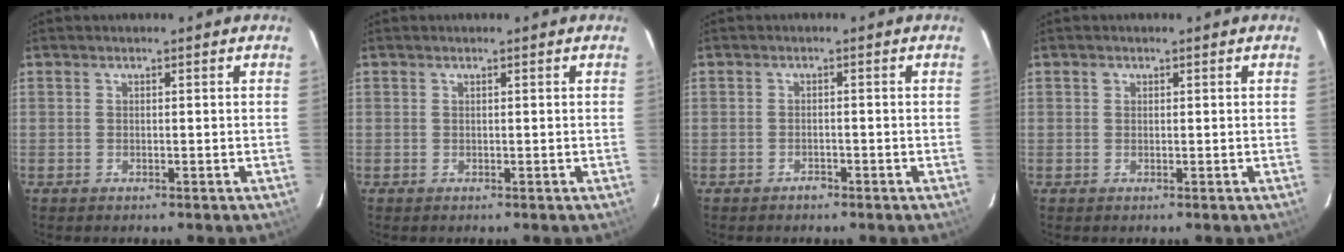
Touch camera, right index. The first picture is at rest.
{"total": 0.0}
{"total": 1.4, "force": [-1.2, 0.7, 0.2], "torque": [-0.003, 0.001, -0.018]}
{"total": 0.7, "force": [0.3, 0.6, 0.1], "torque": [-0.003, 0.004, 0.004]}